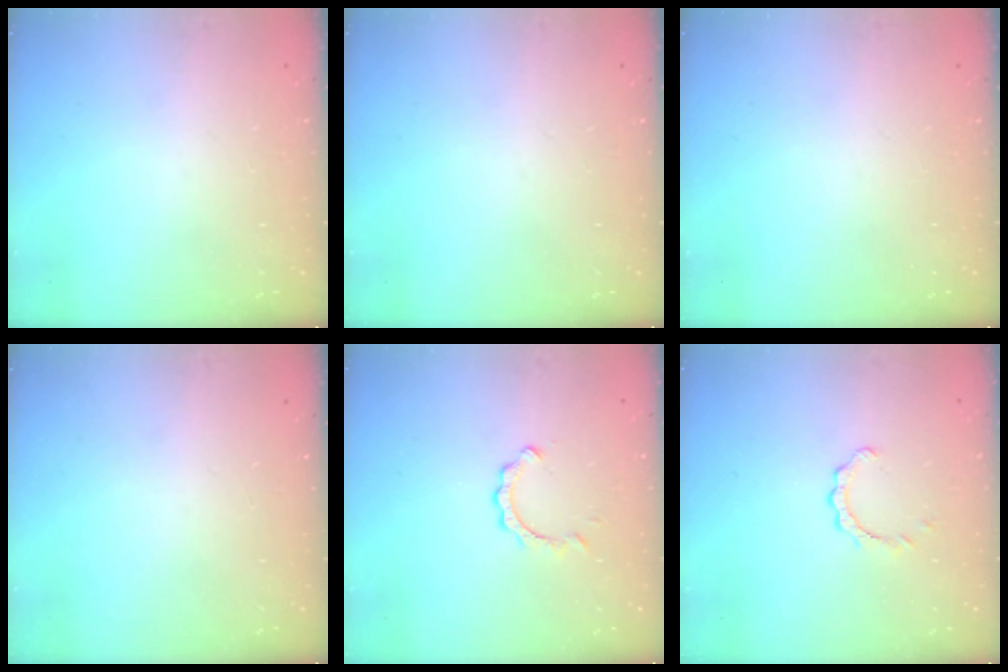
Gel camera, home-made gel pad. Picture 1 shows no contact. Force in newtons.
{"total": 0.0}
{"total": 0.0}
{"total": 0.0}
{"total": 2.7, "press": 2.7, "slide": 0.2}
{"total": 2.0, "press": 2.0, "slide": 0.2}